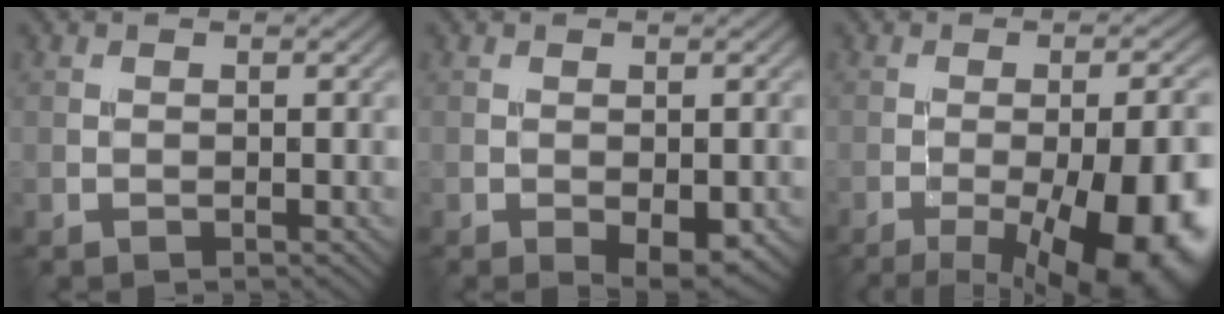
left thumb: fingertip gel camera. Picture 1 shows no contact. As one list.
[{"total": 4.1, "force": [-1.7, 1.8, 3.3], "torque": [-0.050, -0.008, -0.018]}, {"total": 17.6, "force": [-7.7, 5.9, 14.7], "torque": [-0.178, -0.006, -0.097]}]